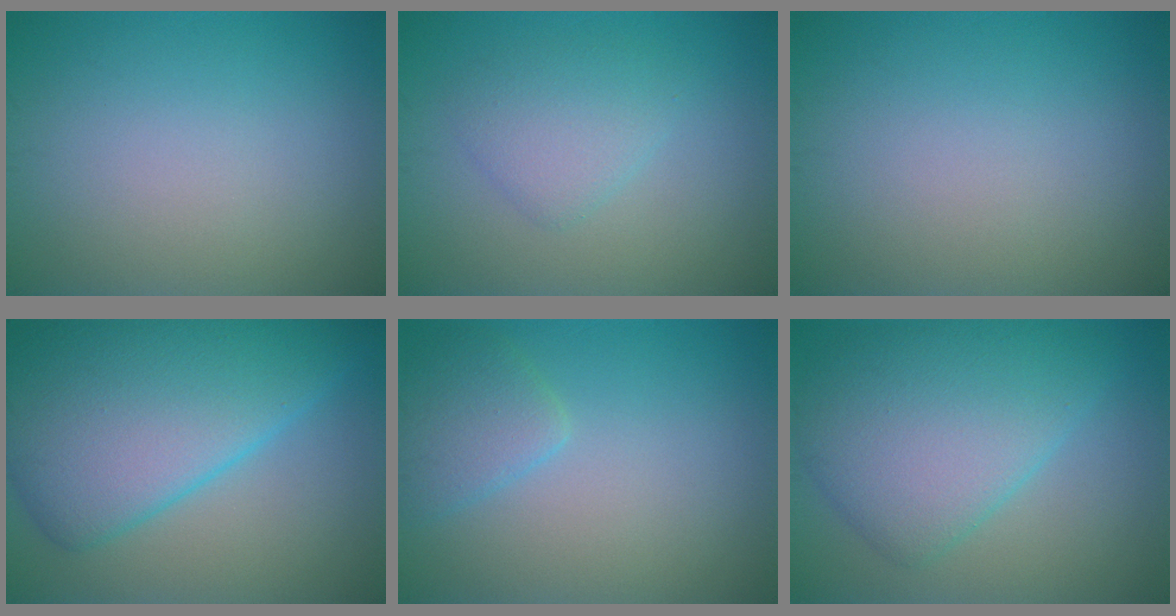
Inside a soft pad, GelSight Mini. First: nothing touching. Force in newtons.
{"total": 2.7, "press": 2.7, "slide": 0.0}
{"total": 0.0}
{"total": 12.0, "press": 12.0, "slide": 0.2}
{"total": 2.5, "press": 2.5, "slide": 0.2}
{"total": 7.8, "press": 7.8, "slide": 0.2}